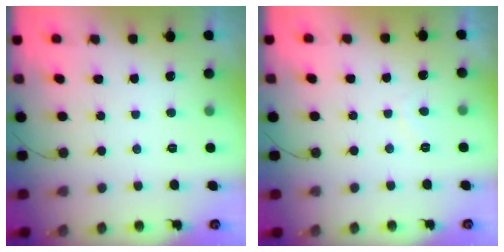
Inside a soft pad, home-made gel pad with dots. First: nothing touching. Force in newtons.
{"total": 1.3, "press": 1.1, "slide": 0.5}